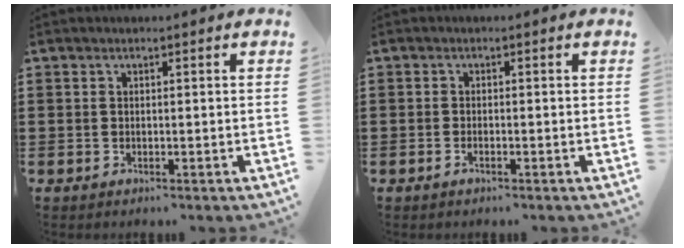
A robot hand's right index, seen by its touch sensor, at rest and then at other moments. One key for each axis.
{"total": 0.7, "fx": -0.6, "fy": 0.0, "fz": 0.4, "tx": -0.010, "ty": -0.005, "tz": -0.010}